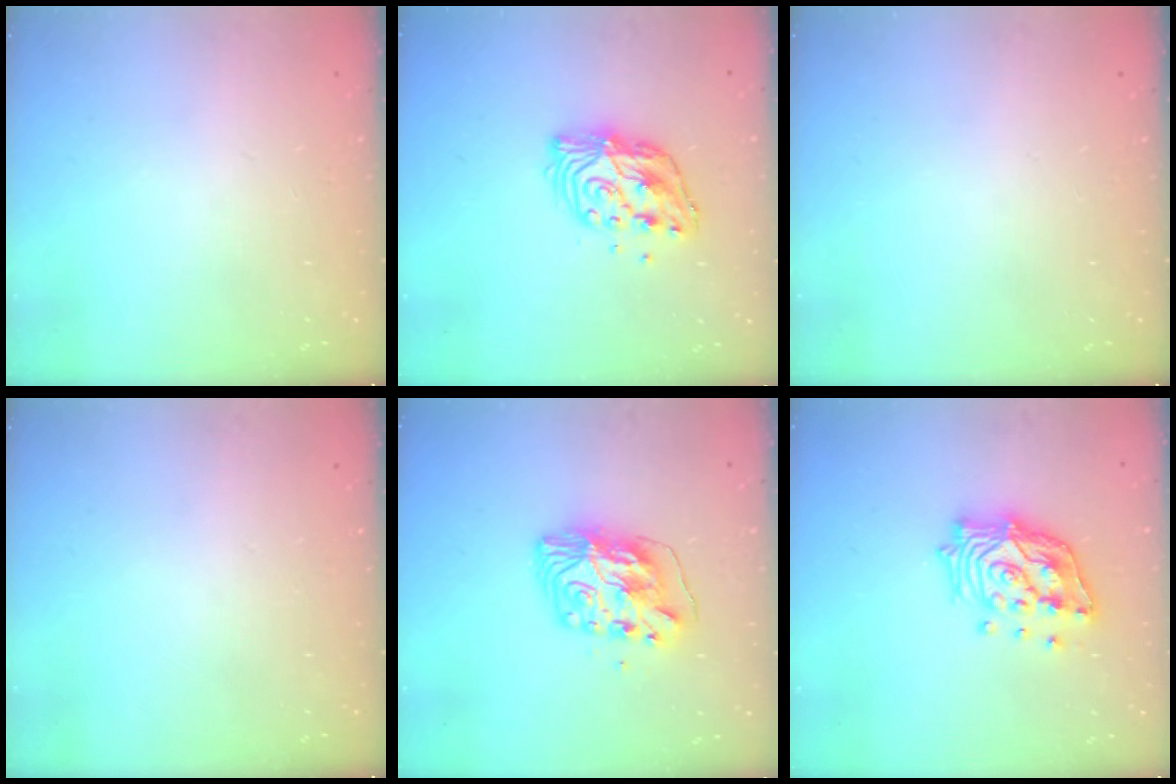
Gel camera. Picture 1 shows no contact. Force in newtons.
{"total": 11.1, "press": 11.1, "slide": 0.9}
{"total": 0.0}
{"total": 0.0}
{"total": 9.6, "press": 9.6, "slide": 0.4}
{"total": 17.1, "press": 17.0, "slide": 1.4}